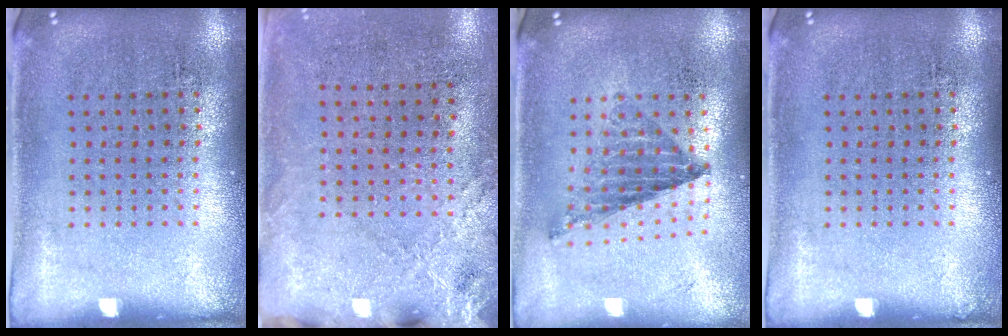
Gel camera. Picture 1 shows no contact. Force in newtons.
{"total": 2.5, "press": 2.1, "slide": 1.3}
{"total": 0.9, "press": 0.9, "slide": 0.0}
{"total": 0.0}